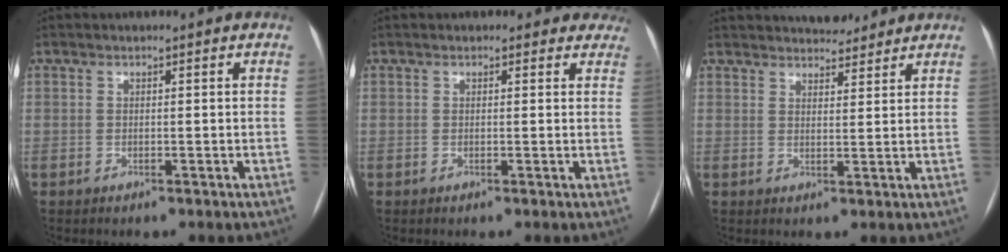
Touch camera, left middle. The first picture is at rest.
{"total": 4.8, "force": [4.3, 2.3, 0.2], "torque": [0.026, 0.000, 0.021]}
{"total": 7.9, "force": [7.4, 2.2, 1.9], "torque": [-0.020, 0.009, 0.098]}